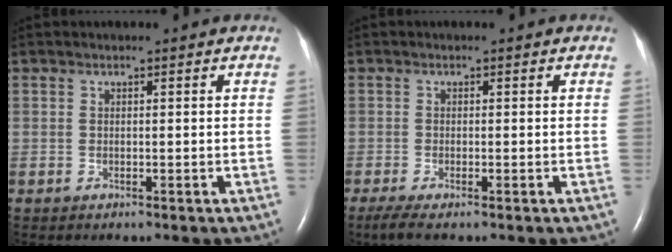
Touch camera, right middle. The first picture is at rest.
{"total": 2.2, "force": [-1.5, 0.2, 1.6], "torque": [-0.036, -0.008, -0.033]}